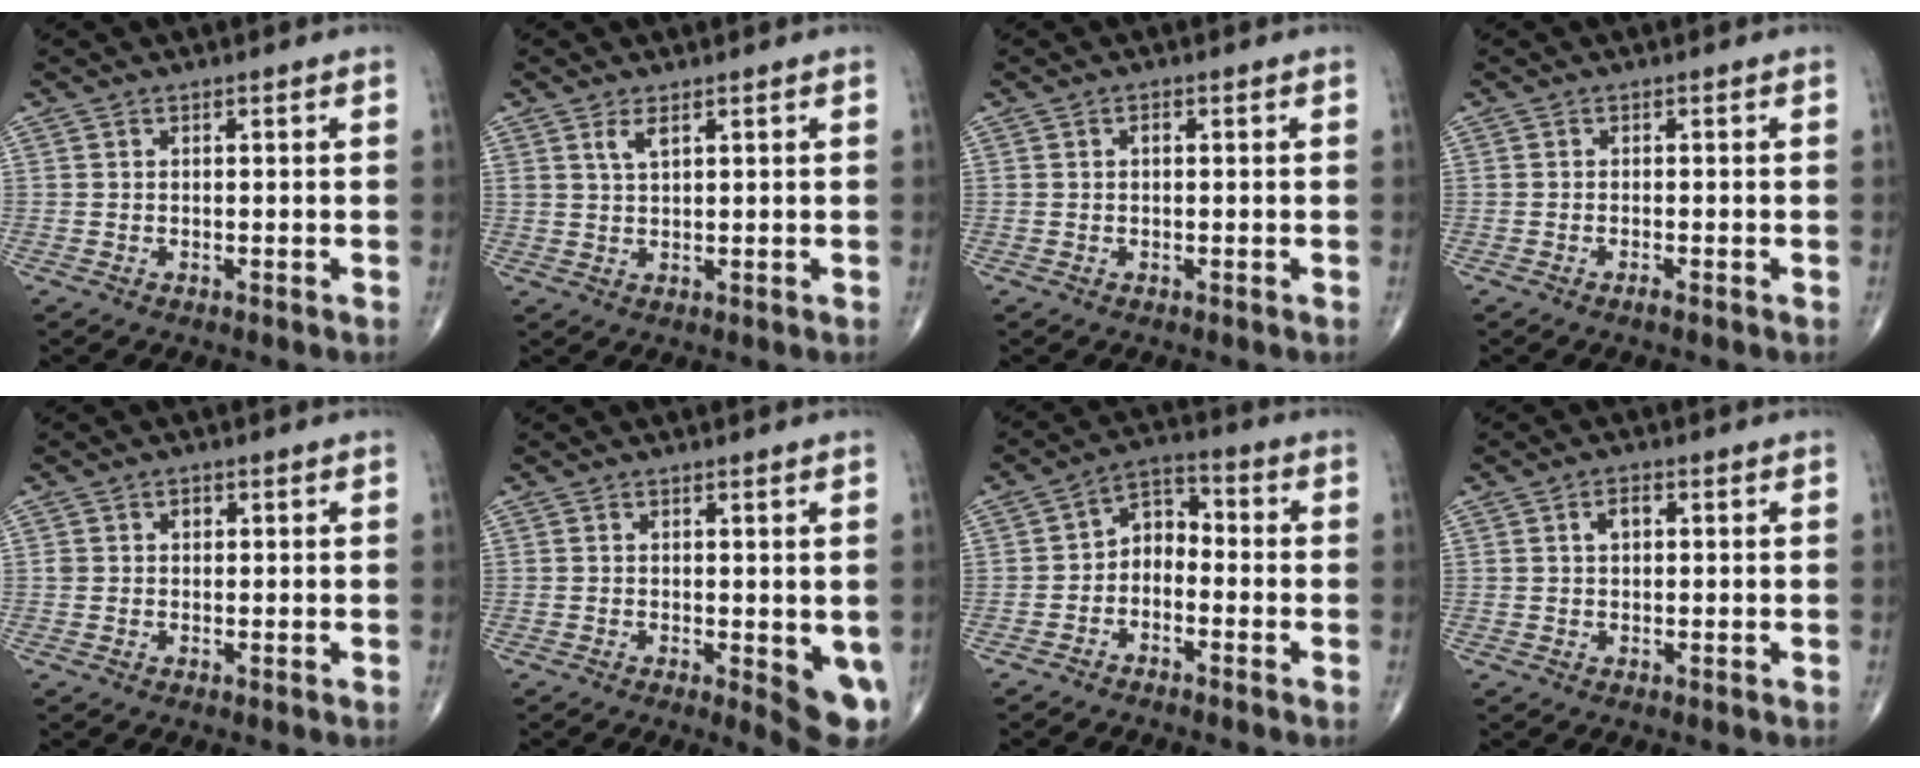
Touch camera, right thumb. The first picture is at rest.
{"total": 2.6, "force": [1.5, 1.0, 1.9], "torque": [-0.038, -0.005, 0.033]}
{"total": 1.0, "force": [0.1, 0.6, 0.8], "torque": [-0.011, 0.002, 0.001]}
{"total": 0.9, "force": [-0.6, 0.1, 0.6], "torque": [-0.017, 0.000, -0.014]}
{"total": 1.8, "force": [0.5, 1.5, 0.9], "torque": [-0.006, 0.002, 0.006]}
{"total": 6.5, "force": [-0.9, 2.1, 6.1], "torque": [-0.068, -0.015, -0.010]}
{"total": 6.0, "force": [-1.8, 4.3, 3.9], "torque": [-0.044, 0.037, -0.048]}
{"total": 2.5, "force": [0.6, 1.5, 1.9], "torque": [-0.031, 0.008, 0.008]}